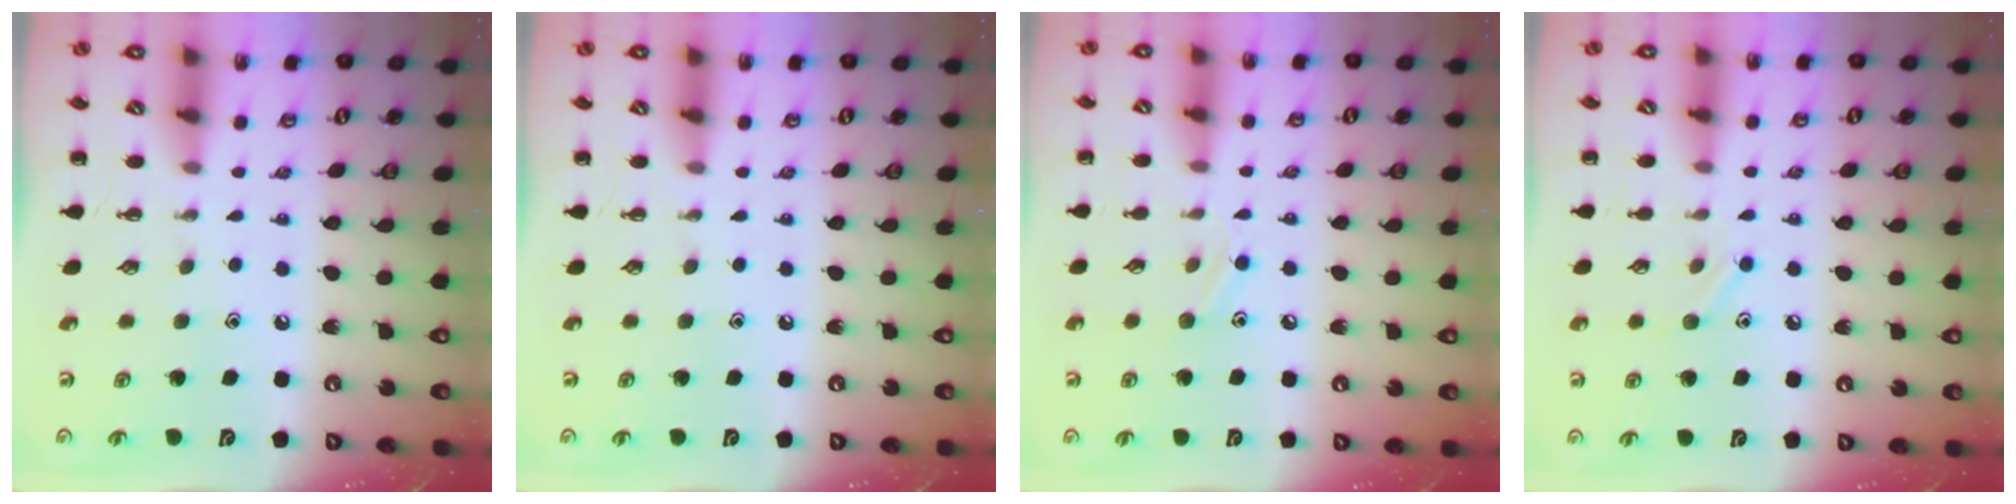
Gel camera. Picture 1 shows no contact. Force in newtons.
{"total": 0.0}
{"total": 7.6, "press": 7.4, "slide": 1.8}
{"total": 7.5, "press": 7.3, "slide": 1.6}